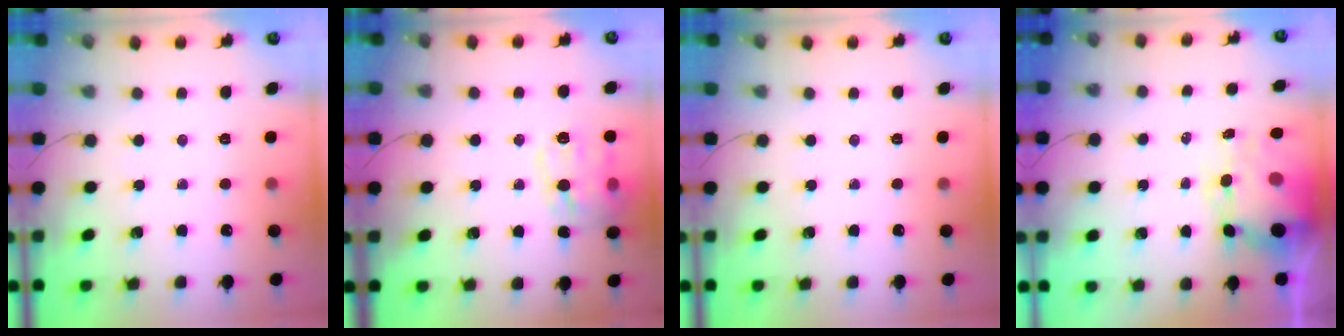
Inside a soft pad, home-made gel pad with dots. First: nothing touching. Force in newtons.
{"total": 13.0, "press": 12.9, "slide": 1.2}
{"total": 0.0}
{"total": 8.0, "press": 7.6, "slide": 2.4}